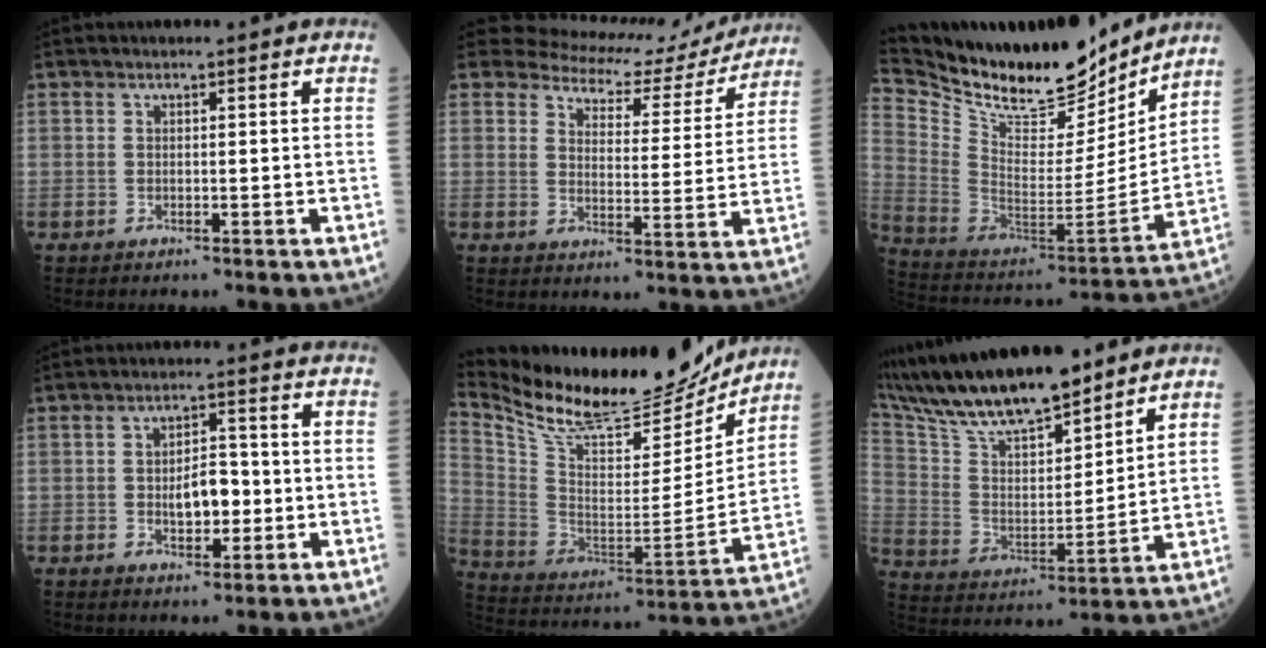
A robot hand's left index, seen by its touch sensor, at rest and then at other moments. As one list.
[{"total": 13.6, "force": [12.4, 5.0, 2.7], "torque": [-0.023, -0.010, 0.139]}, {"total": 23.1, "force": [20.2, 6.5, 9.0], "torque": [-0.183, -0.036, 0.333]}, {"total": 5.3, "force": [-1.1, 2.5, 4.6], "torque": [-0.073, 0.004, -0.017]}, {"total": 23.2, "force": [21.1, 5.0, 8.1], "torque": [-0.165, -0.038, 0.337]}, {"total": 19.5, "force": [16.6, 3.4, 9.6], "torque": [-0.180, 0.013, 0.303]}]